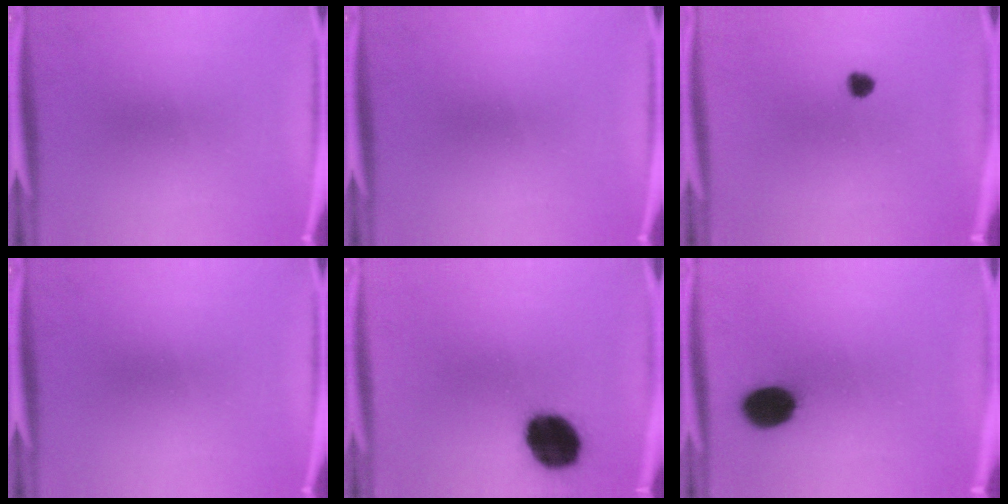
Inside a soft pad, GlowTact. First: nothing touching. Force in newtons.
{"total": 0.0}
{"total": 1.9}
{"total": 0.0}
{"total": 15.7}
{"total": 10.5}